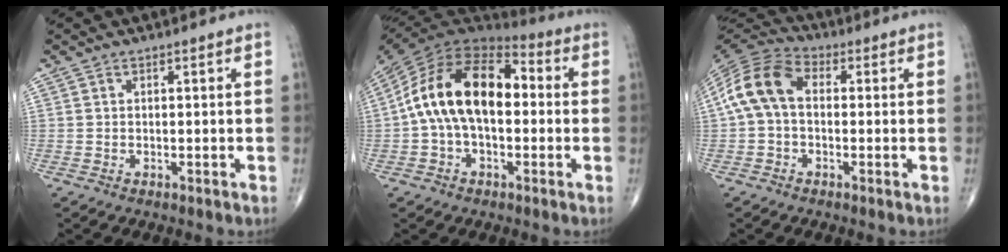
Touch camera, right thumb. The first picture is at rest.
{"total": 19.2, "force": [0.5, 11.2, 15.6], "torque": [-0.270, 0.044, 0.000]}
{"total": 11.1, "force": [0.5, 7.4, 8.2], "torque": [-0.160, 0.031, -0.004]}